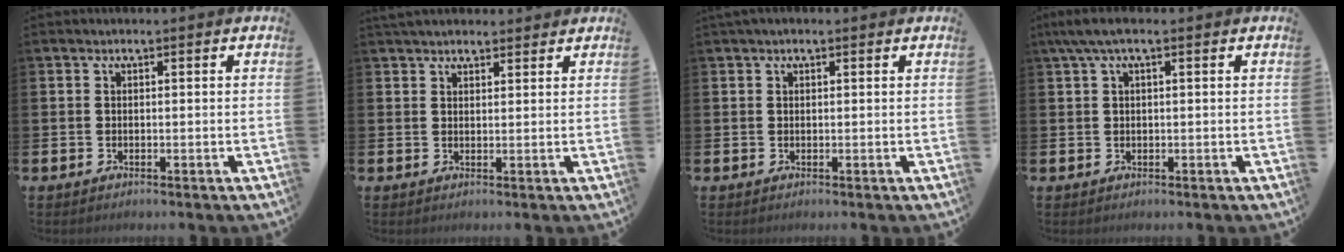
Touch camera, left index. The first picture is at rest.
{"total": 2.8, "force": [2.7, 0.8, 0.5], "torque": [-0.001, -0.009, 0.046]}
{"total": 0.6, "force": [0.4, 0.3, 0.4], "torque": [0.007, -0.002, 0.004]}
{"total": 2.4, "force": [0.9, 0.6, 2.1], "torque": [-0.042, 0.005, 0.016]}